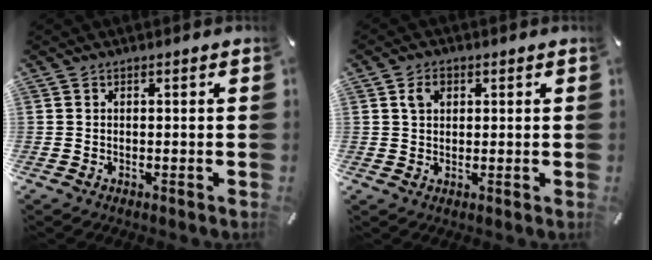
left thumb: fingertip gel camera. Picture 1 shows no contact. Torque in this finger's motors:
{"motor_torque": [0.59, 0.56, -0.07, -0.09, 0.03]}